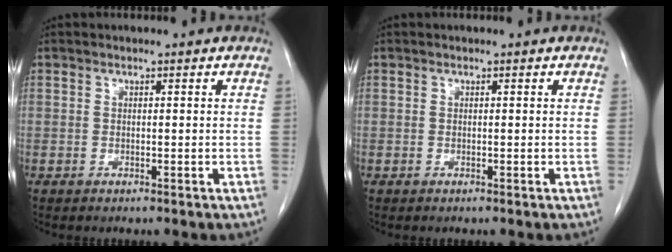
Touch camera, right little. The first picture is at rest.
{"total": 0.0}